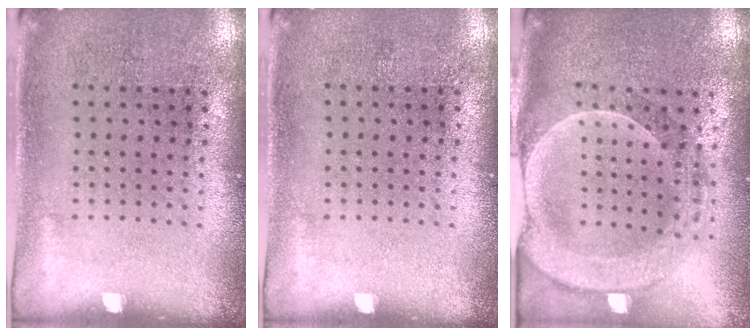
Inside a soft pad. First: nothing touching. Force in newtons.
{"total": 0.0}
{"total": 2.4, "press": 2.2, "slide": 1.1}